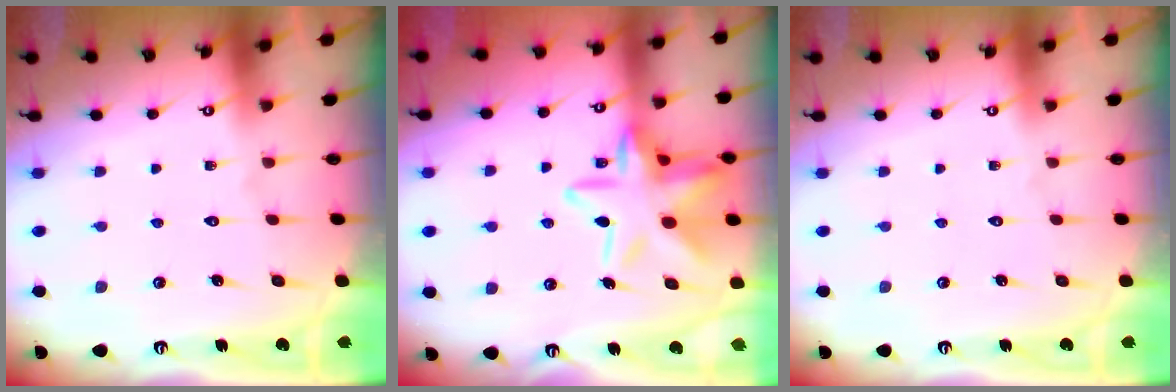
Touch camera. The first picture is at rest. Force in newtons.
{"total": 15.6, "press": 15.5, "slide": 1.3}
{"total": 0.0}